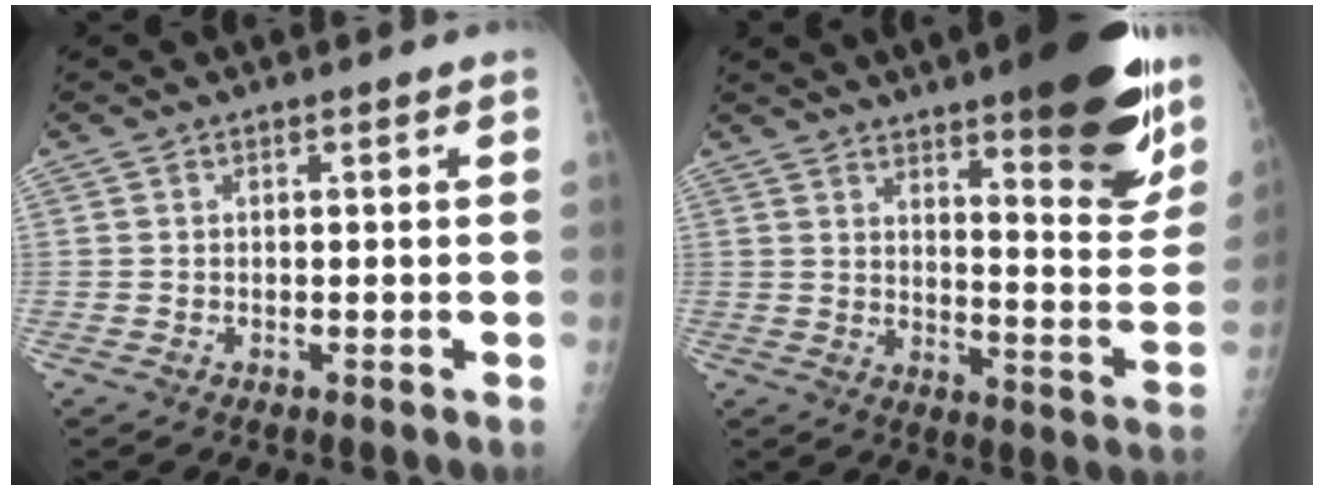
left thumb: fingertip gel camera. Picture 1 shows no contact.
{"total": 21.7, "force": [13.6, 5.0, 16.2], "torque": [-0.185, -0.076, 0.187]}